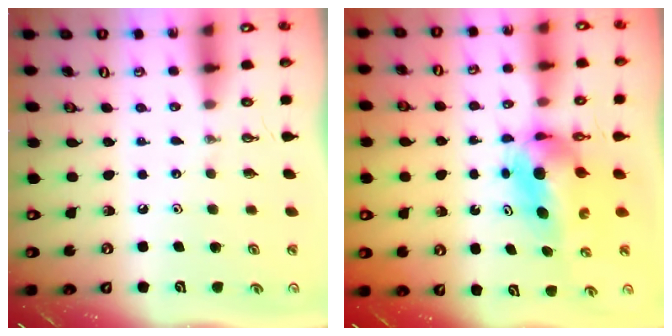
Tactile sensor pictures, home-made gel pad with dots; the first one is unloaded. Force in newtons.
{"total": 6.0, "press": 5.9, "slide": 0.7}